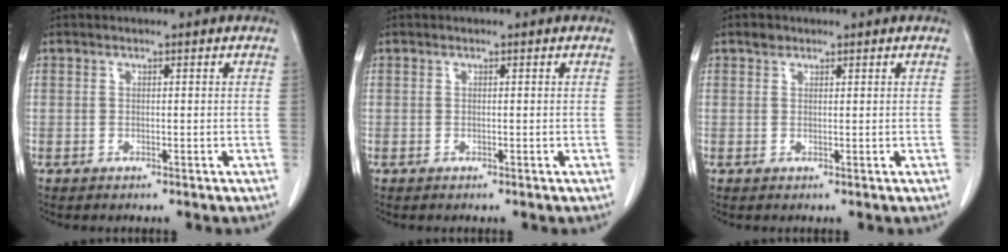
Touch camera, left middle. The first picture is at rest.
{"total": 0.0}
{"total": 1.1, "force": [0.8, 0.7, 0.2], "torque": [-0.005, 0.001, 0.013]}